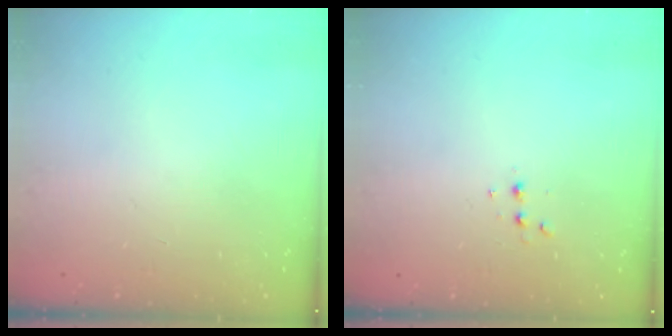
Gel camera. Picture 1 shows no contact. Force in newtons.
{"total": 2.8, "press": 2.7, "slide": 0.6}